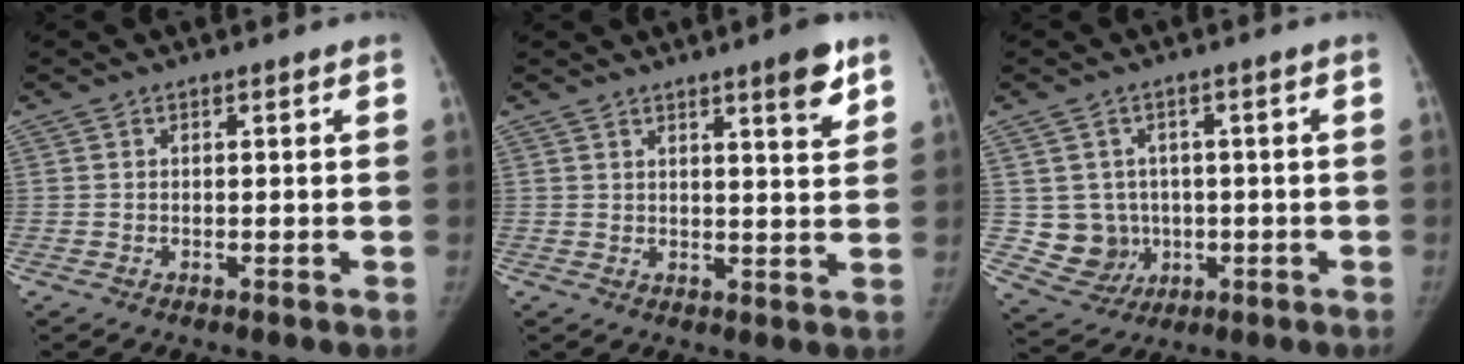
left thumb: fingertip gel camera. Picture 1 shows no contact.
{"total": 6.0, "force": [3.7, 1.0, 4.6], "torque": [-0.056, -0.023, 0.051]}
{"total": 7.7, "force": [-0.2, 7.3, 2.3], "torque": [-0.005, 0.005, 0.012]}